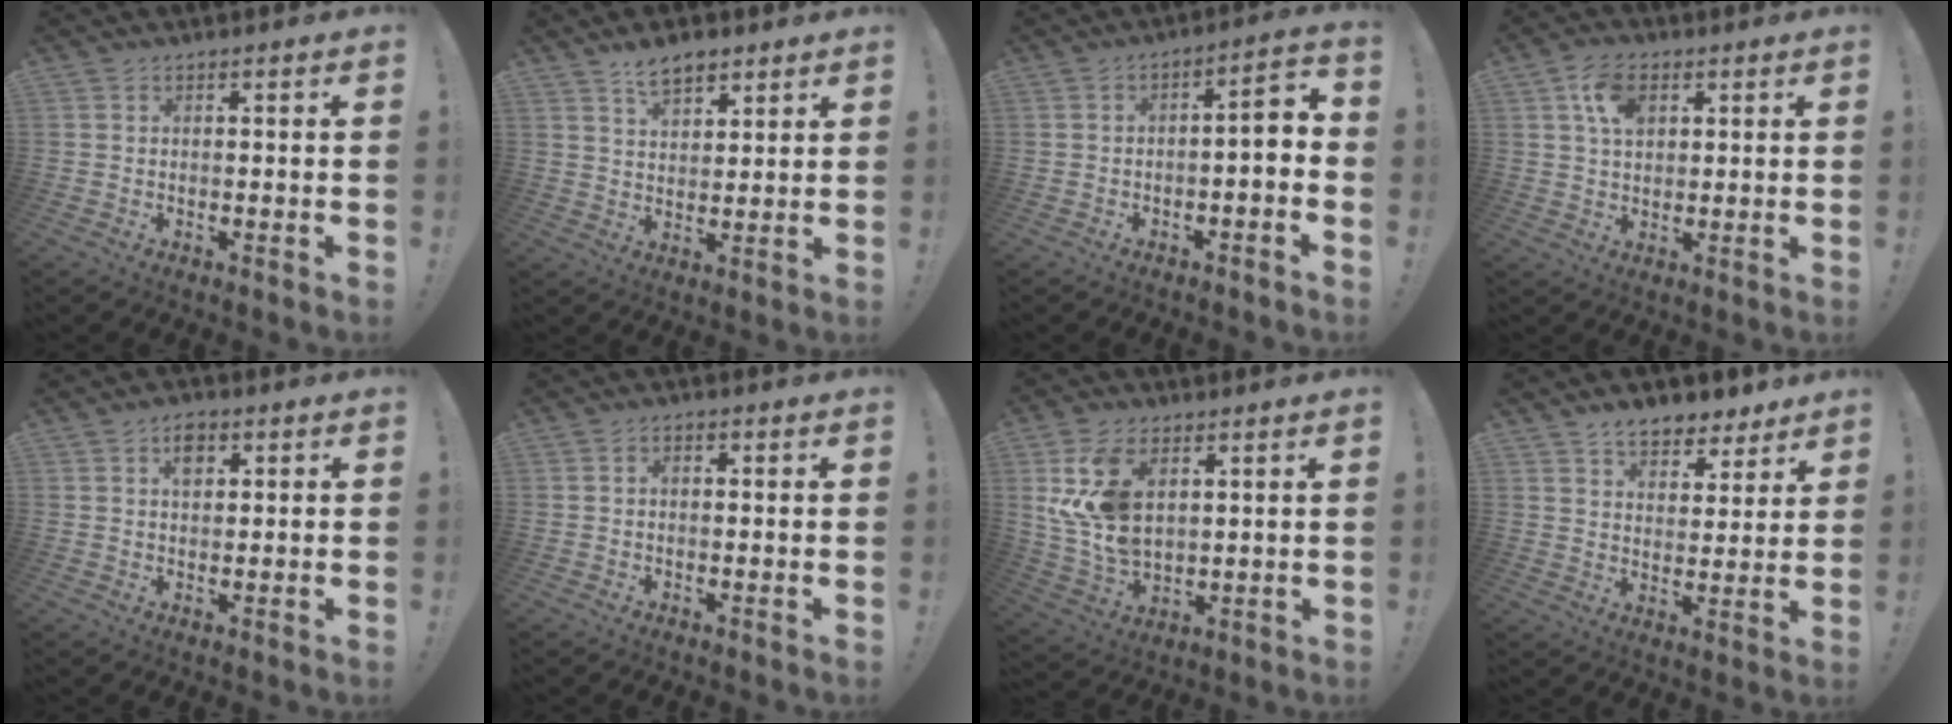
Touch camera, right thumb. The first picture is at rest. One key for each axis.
{"total": 6.8, "fx": 5.0, "fy": 3.2, "fz": 3.2, "tx": -0.050, "ty": -0.023, "tz": 0.090}
{"total": 4.2, "fx": -1.9, "fy": 0.5, "fz": 3.7, "tx": -0.048, "ty": -0.004, "tz": -0.038}
{"total": 8.2, "fx": 3.3, "fy": 5.5, "fz": 5.1, "tx": -0.080, "ty": -0.001, "tz": 0.061}
{"total": 4.4, "fx": 2.0, "fy": 2.7, "fz": 2.8, "tx": -0.028, "ty": -0.003, "tz": 0.030}
{"total": 1.3, "fx": -0.4, "fy": 0.9, "fz": 1.0, "tx": -0.019, "ty": 0.006, "tz": -0.008}
{"total": 13.9, "fx": 5.1, "fy": 8.7, "fz": 9.5, "tx": -0.199, "ty": -0.020, "tz": 0.097}
{"total": 8.3, "fx": 6.5, "fy": 4.3, "fz": 2.9, "tx": -0.042, "ty": -0.043, "tz": 0.121}